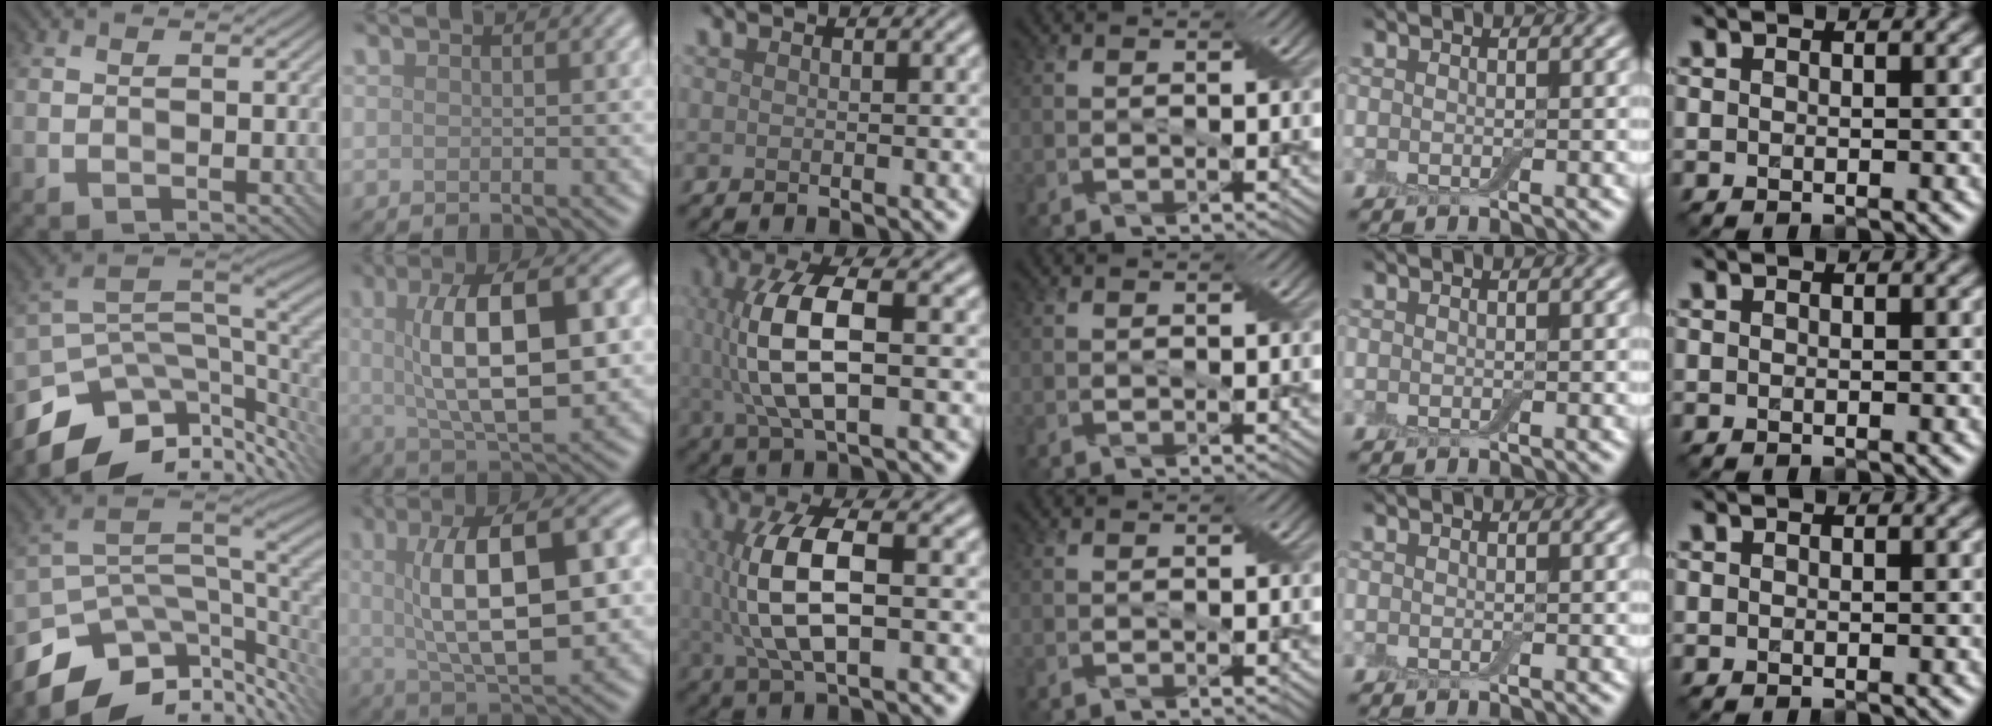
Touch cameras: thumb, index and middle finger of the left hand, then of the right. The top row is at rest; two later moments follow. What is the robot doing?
{"motion": "wrap", "object": "bandage"}